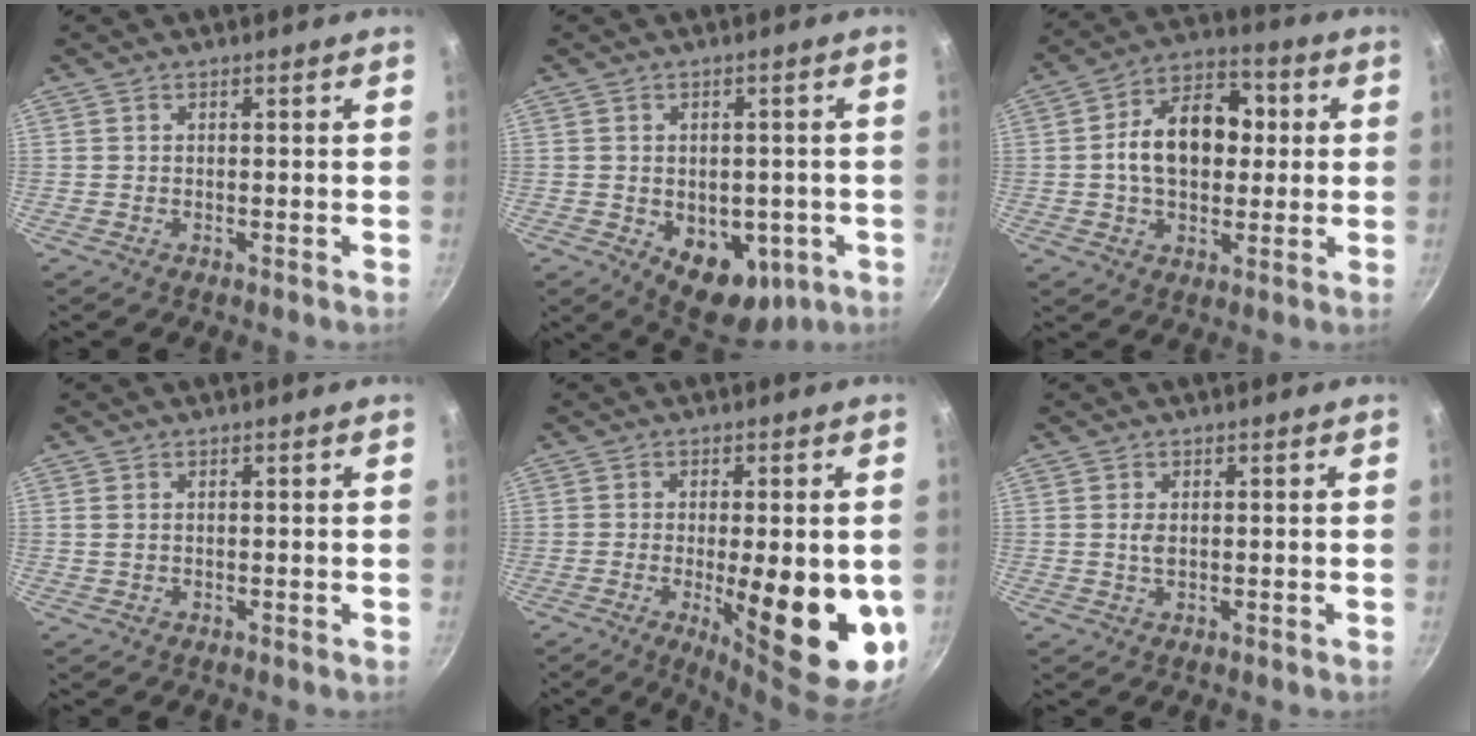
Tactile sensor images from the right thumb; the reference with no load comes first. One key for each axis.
{"total": 12.2, "fx": -4.2, "fy": 7.8, "fz": 8.3, "tx": -0.091, "ty": 0.006, "tz": -0.039}
{"total": 14.8, "fx": 1.1, "fy": 9.7, "fz": 11.1, "tx": -0.152, "ty": 0.023, "tz": 0.009}
{"total": 0.9, "fx": 0.2, "fy": 0.6, "fz": 0.7, "tx": -0.020, "ty": 0.004, "tz": 0.011}
{"total": 18.9, "fx": -4.0, "fy": 6.1, "fz": 17.5, "tx": -0.191, "ty": -0.024, "tz": -0.032}
{"total": 1.7, "fx": 0.2, "fy": 0.9, "fz": 1.4, "tx": -0.029, "ty": -0.002, "tz": 0.008}